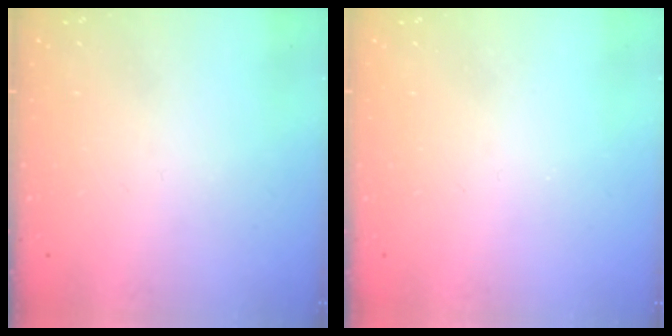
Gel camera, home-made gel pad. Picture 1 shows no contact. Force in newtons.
{"total": 2.2, "press": 2.1, "slide": 0.4}